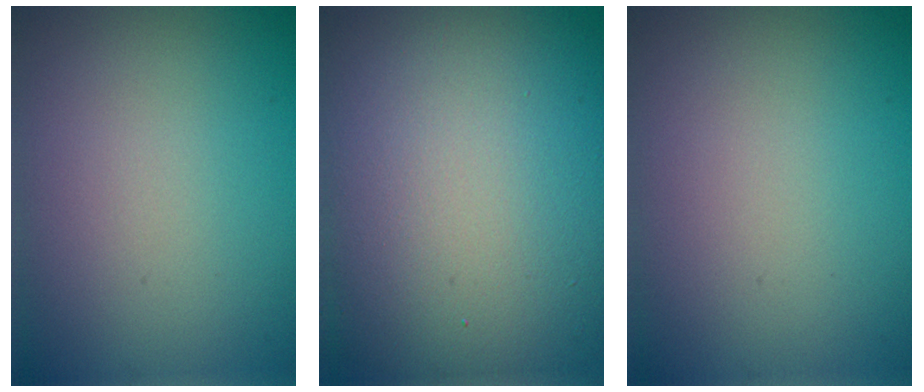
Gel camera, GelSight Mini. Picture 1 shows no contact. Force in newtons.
{"total": 17.9, "press": 17.8, "slide": 1.2}
{"total": 0.0}